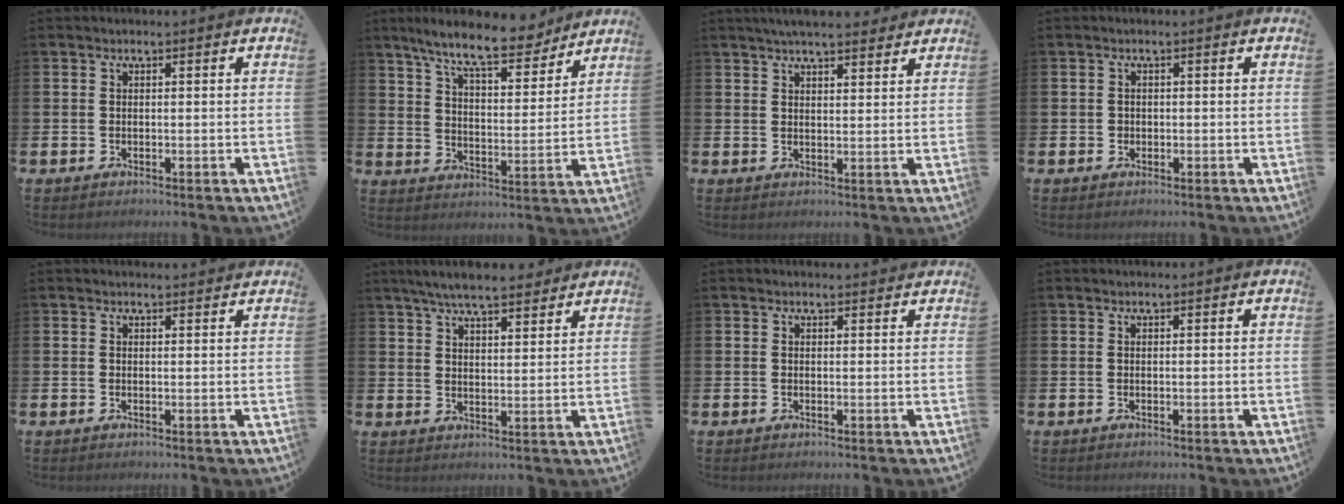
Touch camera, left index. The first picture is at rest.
{"total": 10.1, "force": [8.8, 1.8, 4.6], "torque": [-0.108, -0.043, 0.155]}
{"total": 4.2, "force": [4.0, 0.5, 1.2], "torque": [-0.031, -0.012, 0.073]}
{"total": 0.8, "force": [0.1, 0.8, 0.1], "torque": [-0.003, 0.007, -0.001]}
{"total": 1.0, "force": [1.0, 0.2, 0.1], "torque": [0.005, 0.000, 0.017]}
{"total": 6.5, "force": [6.1, 1.0, 2.1], "torque": [-0.048, -0.022, 0.108]}
{"total": 0.8, "force": [0.8, 0.2, 0.2], "torque": [0.004, 0.000, 0.013]}
{"total": 0.0}